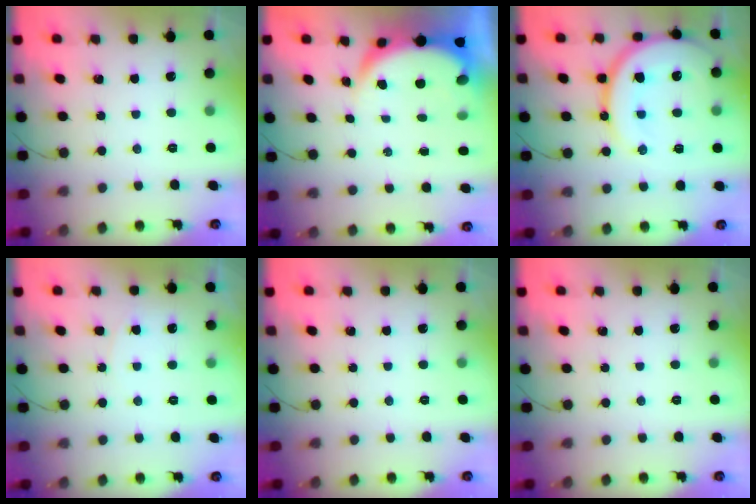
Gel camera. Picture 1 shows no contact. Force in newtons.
{"total": 5.7, "press": 5.6, "slide": 0.9}
{"total": 17.8, "press": 17.7, "slide": 1.8}
{"total": 3.3, "press": 3.3, "slide": 0.5}
{"total": 0.0}
{"total": 0.0}